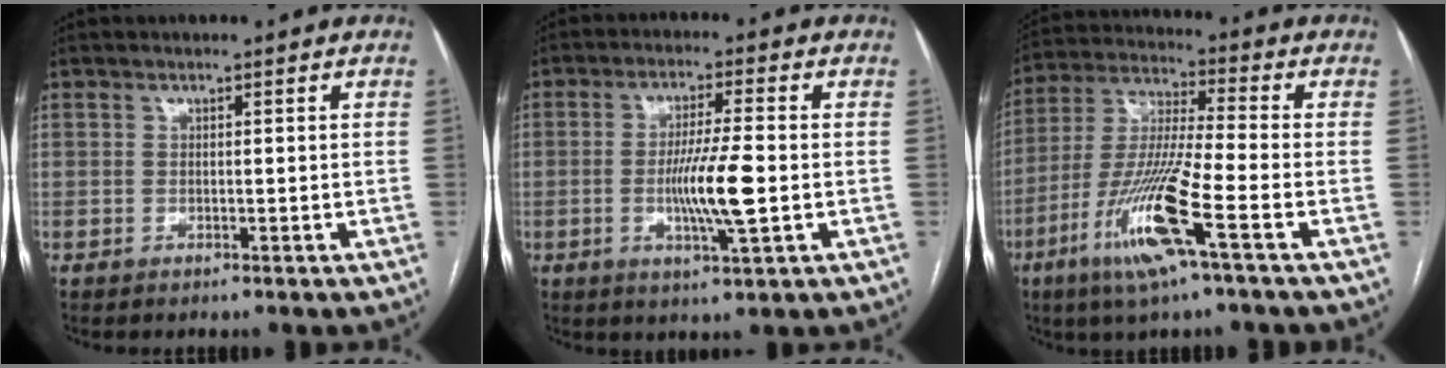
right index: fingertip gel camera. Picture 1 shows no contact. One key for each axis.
{"total": 8.5, "fx": -1.4, "fy": 0.2, "fz": 8.4, "tx": -0.157, "ty": -0.010, "tz": -0.026}
{"total": 14.5, "fx": -6.5, "fy": 0.0, "fz": 13.0, "tx": -0.271, "ty": -0.021, "tz": -0.125}